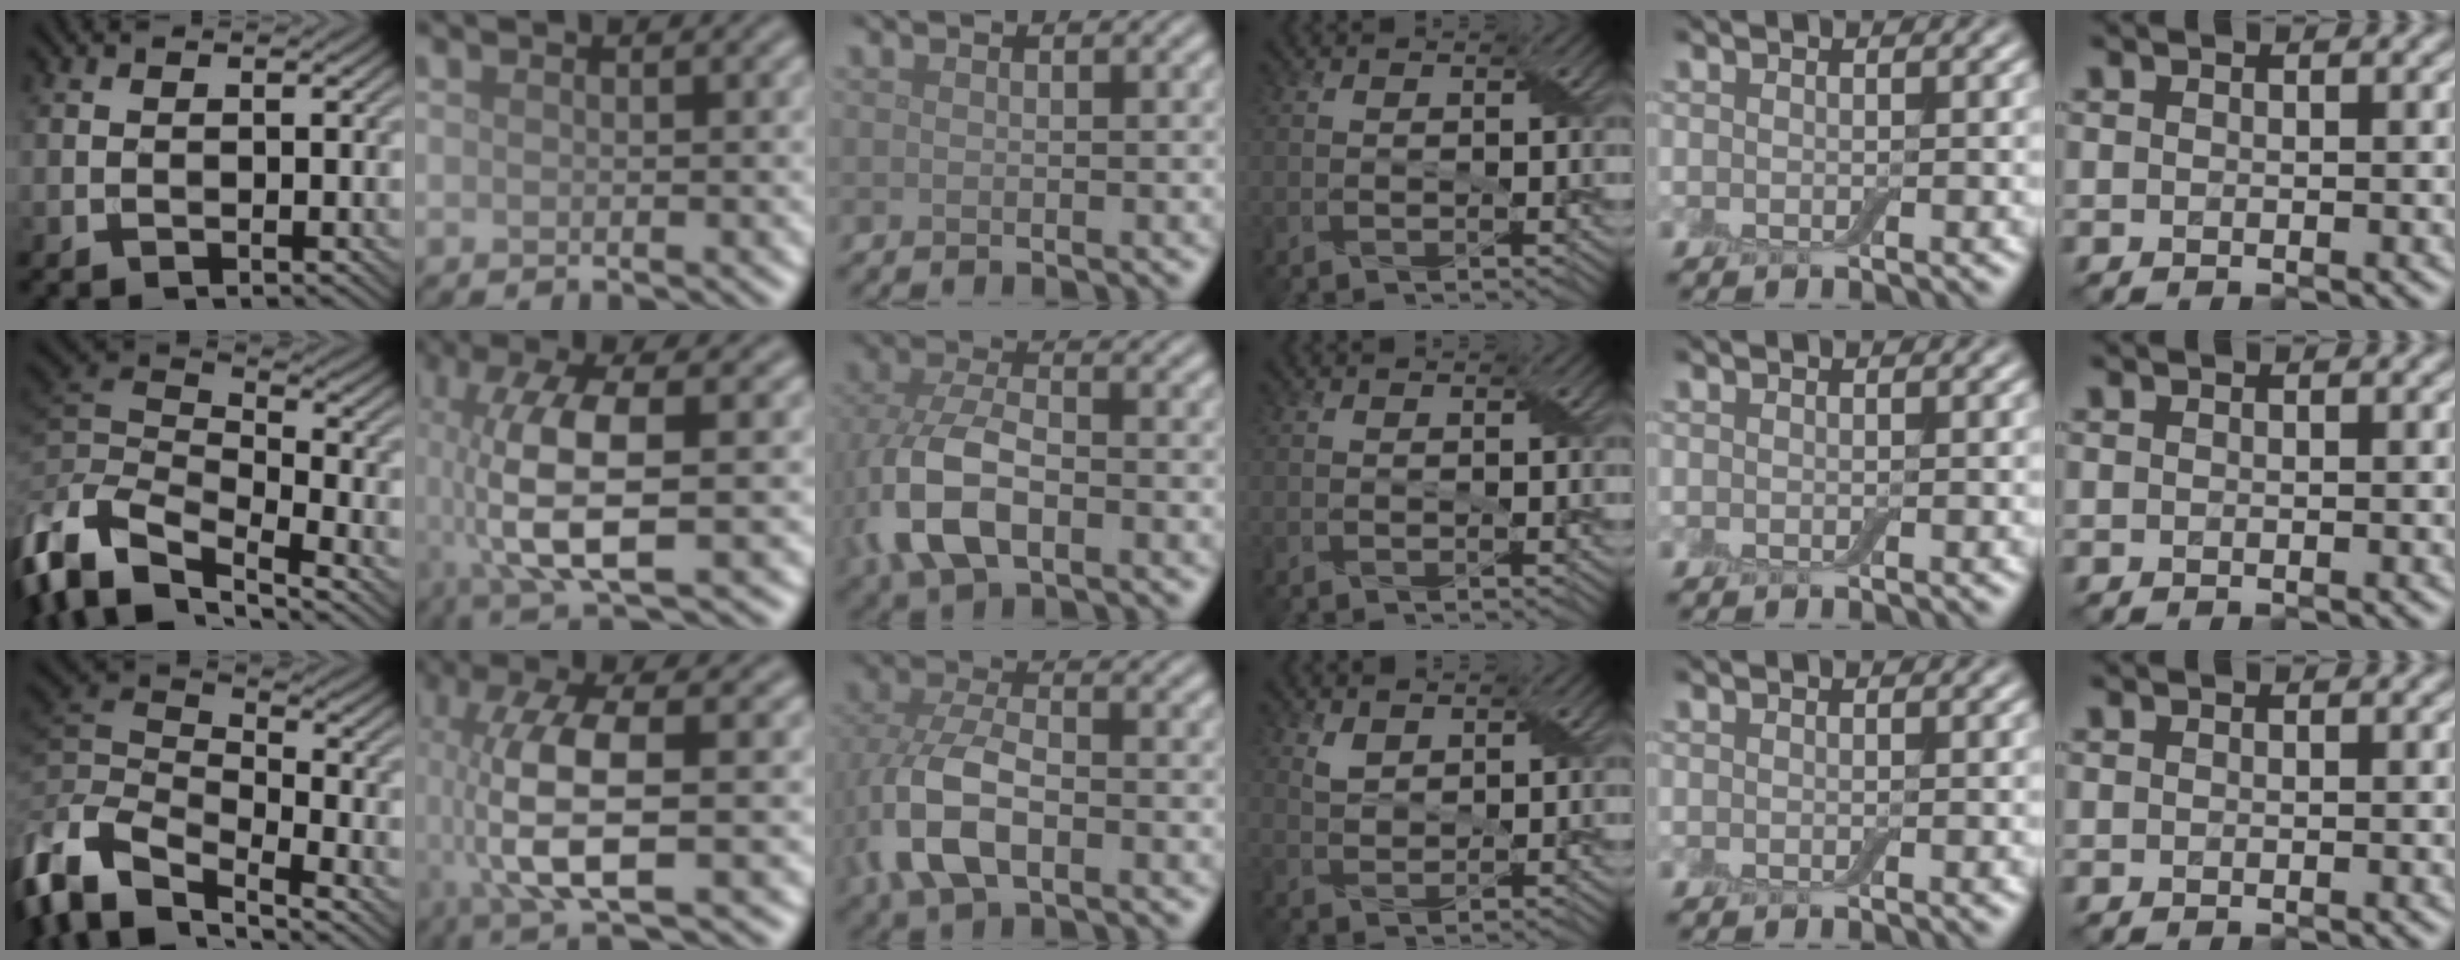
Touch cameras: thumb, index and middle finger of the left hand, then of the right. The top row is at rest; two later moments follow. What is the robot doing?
{"motion": "wrap", "object": "adhesive wrap"}